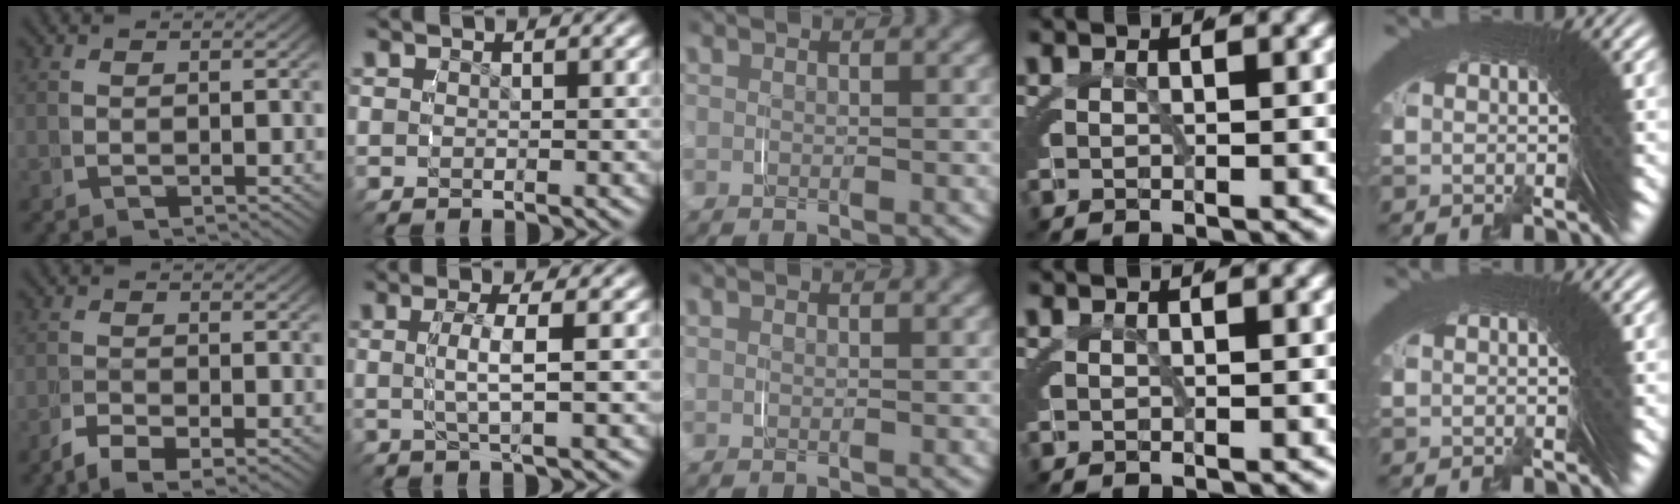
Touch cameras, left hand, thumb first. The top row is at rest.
{"thumb": {"total": 1.3, "force": [-1.1, 0.2, 0.8], "torque": [0.000, -0.003, -0.024]}, "index": {"total": 2.6, "force": [0.3, -0.6, 2.5], "torque": [-0.046, 0.007, 0.005]}}